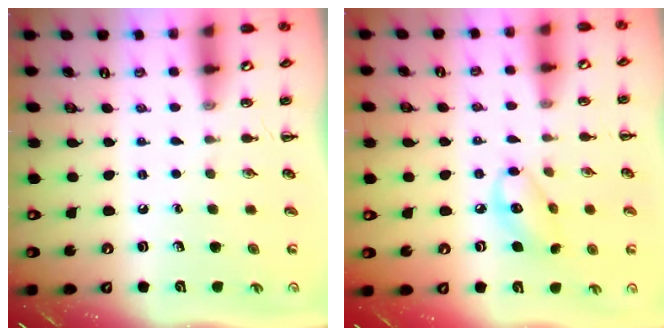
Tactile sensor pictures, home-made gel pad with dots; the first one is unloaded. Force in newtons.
{"total": 8.8, "press": 8.6, "slide": 1.7}